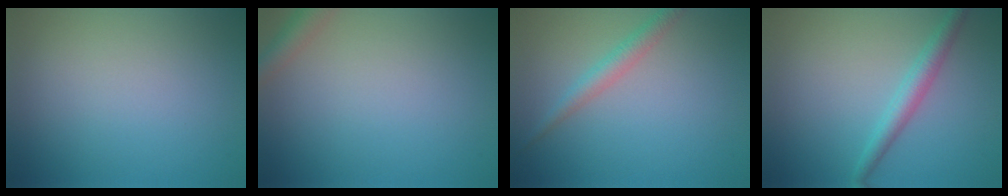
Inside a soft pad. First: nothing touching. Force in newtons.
{"total": 2.3, "press": 2.3, "slide": 0.1}
{"total": 2.0, "press": 2.0, "slide": 0.0}
{"total": 2.4, "press": 2.4, "slide": 0.1}